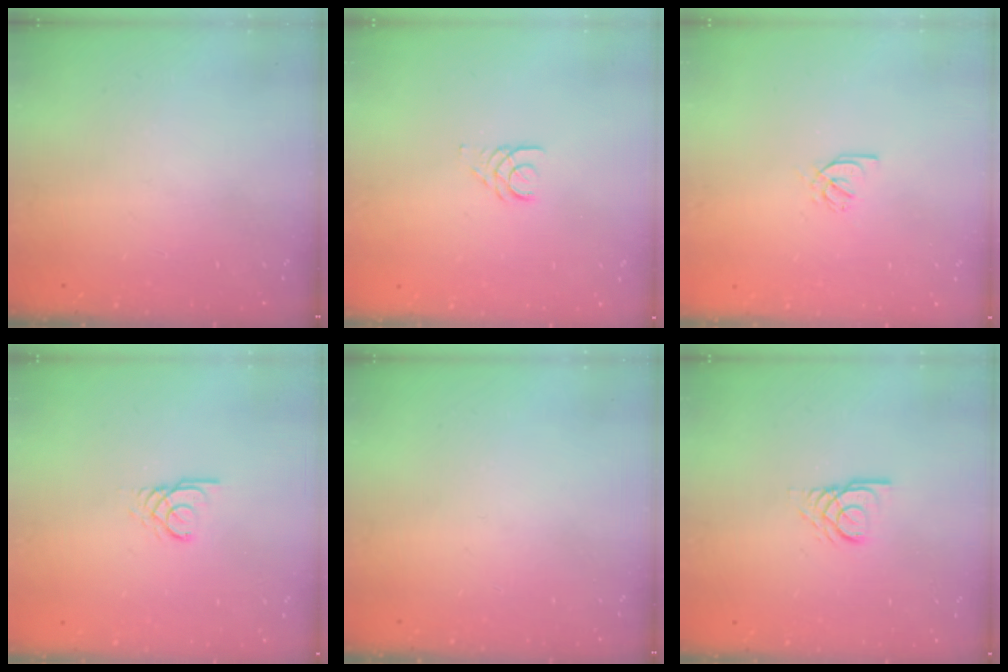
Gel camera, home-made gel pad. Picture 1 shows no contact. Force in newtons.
{"total": 2.5, "press": 2.5, "slide": 0.3}
{"total": 2.6, "press": 2.6, "slide": 0.4}
{"total": 2.4, "press": 2.4, "slide": 0.4}
{"total": 0.0}
{"total": 3.0, "press": 2.9, "slide": 0.3}